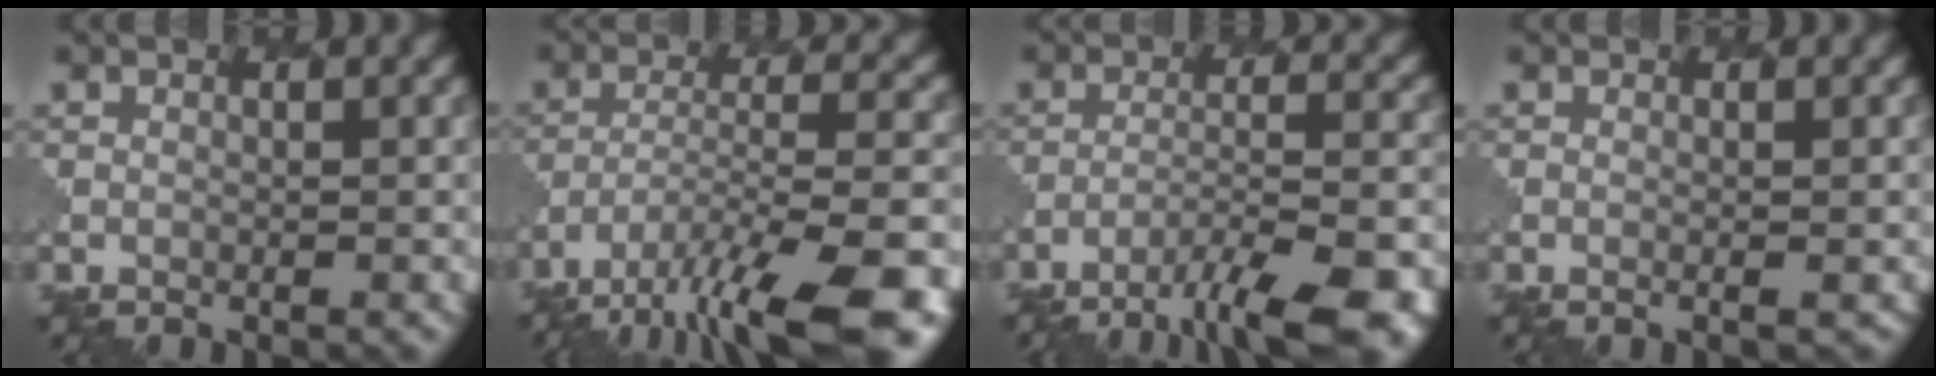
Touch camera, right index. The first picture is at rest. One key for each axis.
{"total": 12.2, "fx": -8.6, "fy": 3.3, "fz": 8.0, "tx": -0.147, "ty": -0.016, "tz": -0.134}
{"total": 9.1, "fx": -6.3, "fy": 2.2, "fz": 6.3, "tx": -0.091, "ty": -0.010, "tz": -0.086}
{"total": 1.4, "fx": -0.2, "fy": 0.5, "fz": 1.3, "tx": -0.003, "ty": 0.008, "tz": -0.005}